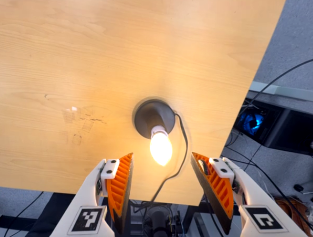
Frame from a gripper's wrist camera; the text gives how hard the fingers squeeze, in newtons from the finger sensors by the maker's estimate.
{"total": 0.0}